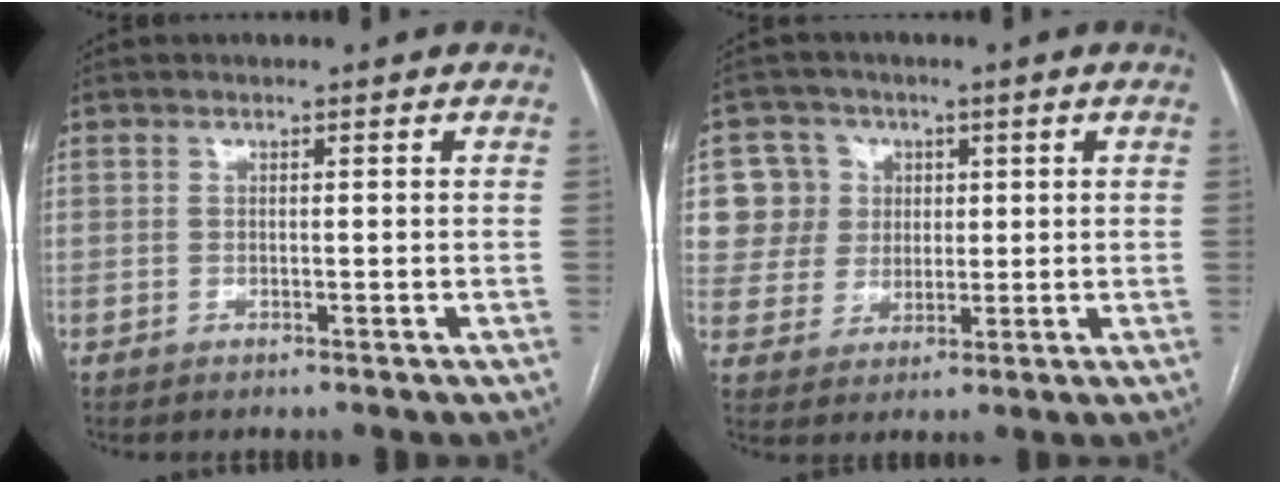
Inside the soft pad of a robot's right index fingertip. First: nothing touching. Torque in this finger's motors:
{"motor_torque": [0.09, 0.08, -0.08, -0.01]}